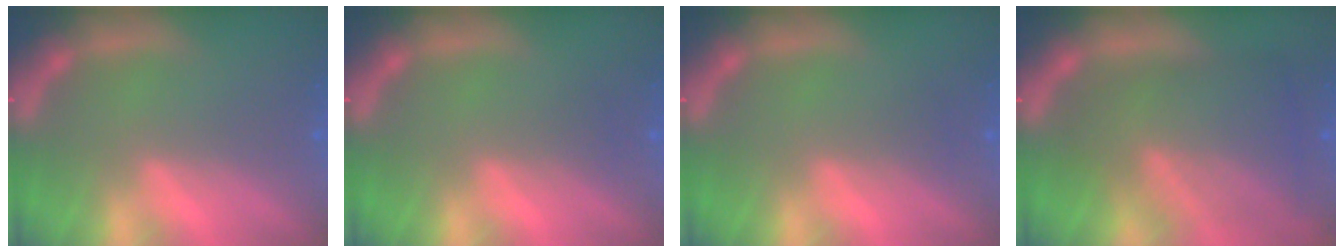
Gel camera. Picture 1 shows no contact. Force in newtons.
{"total": 1.0}
{"total": 1.0}
{"total": 8.7}